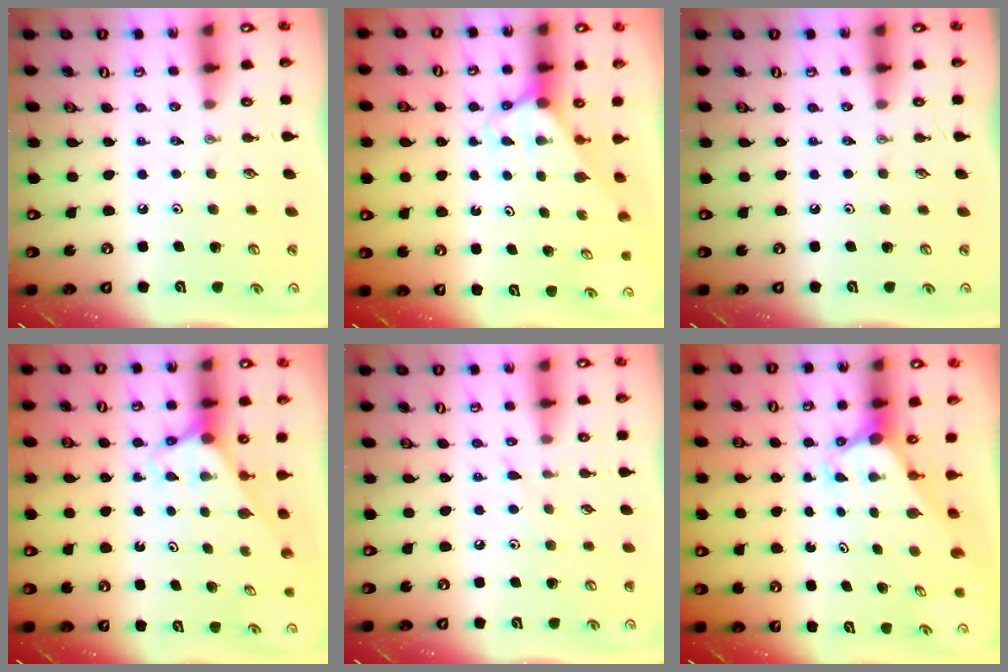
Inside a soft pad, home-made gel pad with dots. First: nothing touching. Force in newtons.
{"total": 2.4, "press": 2.4, "slide": 0.1}
{"total": 0.0}
{"total": 2.7, "press": 2.7, "slide": 0.1}
{"total": 3.5, "press": 3.5, "slide": 0.4}
{"total": 2.5, "press": 2.5, "slide": 0.1}